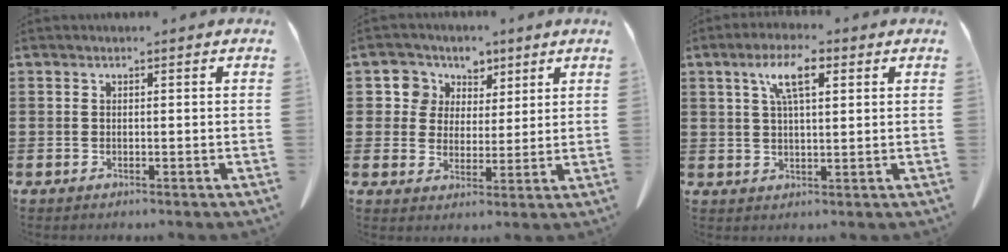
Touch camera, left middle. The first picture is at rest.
{"total": 6.1, "force": [3.2, 5.1, 0.3], "torque": [-0.044, 0.003, 0.058]}
{"total": 6.6, "force": [3.0, 1.9, 5.5], "torque": [-0.110, 0.008, 0.048]}